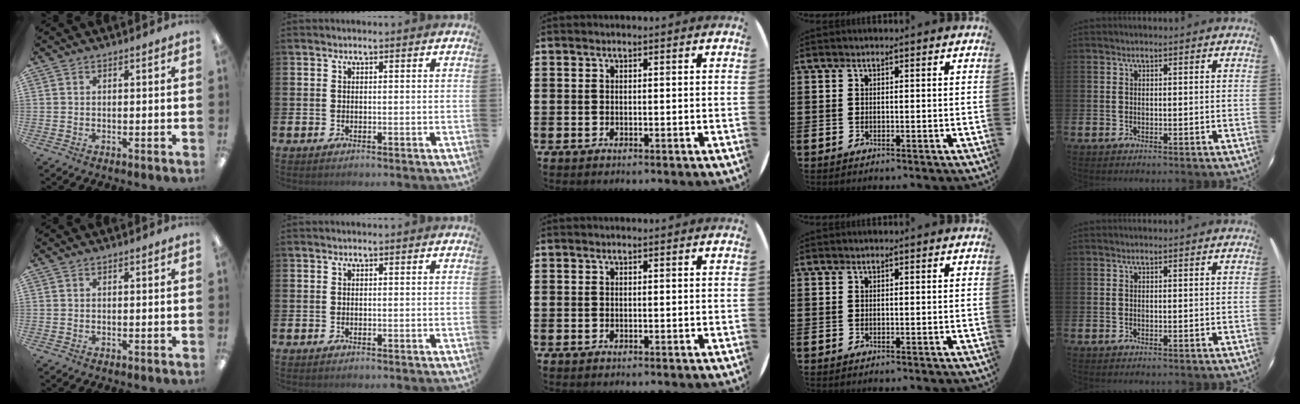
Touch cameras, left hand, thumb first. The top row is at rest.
{}